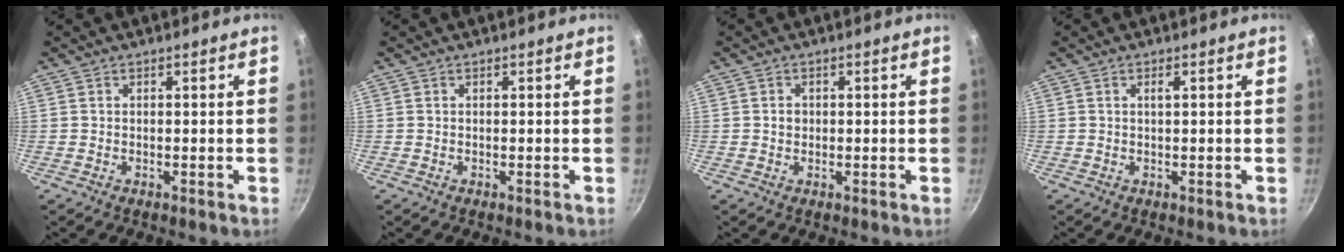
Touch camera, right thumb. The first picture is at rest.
{"total": 0.0}
{"total": 1.4, "force": [0.0, 1.2, 0.6], "torque": [-0.006, 0.005, 0.000]}
{"total": 0.8, "force": [0.2, 0.1, 0.8], "torque": [-0.014, 0.001, 0.005]}